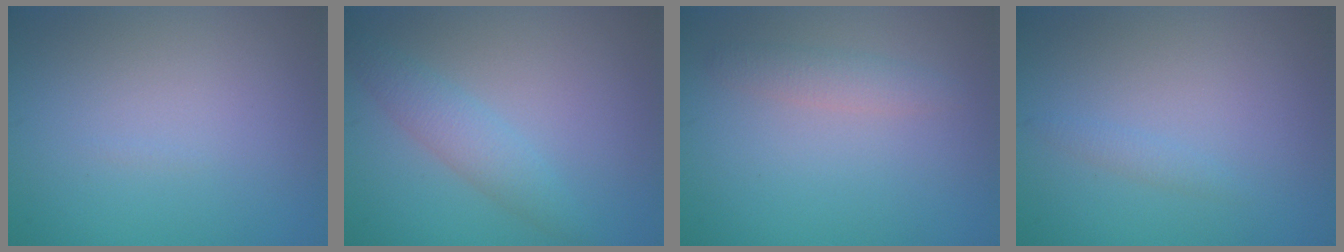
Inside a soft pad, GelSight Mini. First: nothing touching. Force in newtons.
{"total": 2.5, "press": 2.5, "slide": 0.1}
{"total": 1.6, "press": 1.6, "slide": 0.0}
{"total": 0.8, "press": 0.8, "slide": 0.1}